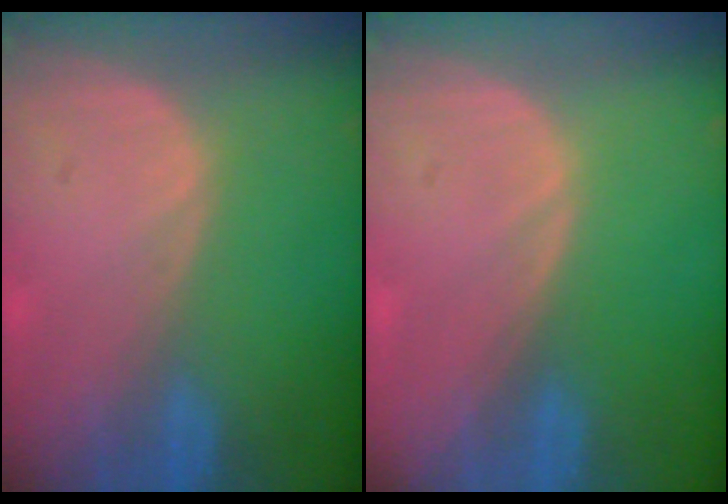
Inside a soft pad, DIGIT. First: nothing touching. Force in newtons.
{"total": 0.0}